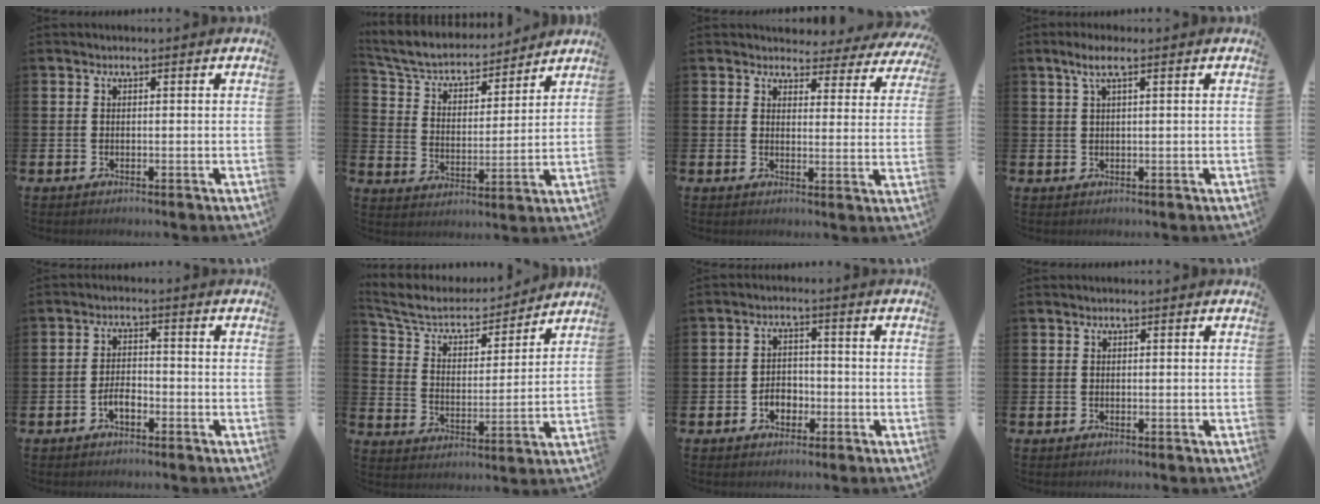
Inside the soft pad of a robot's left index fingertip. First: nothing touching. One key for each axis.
{"total": 6.0, "fx": 5.6, "fy": 1.8, "fz": 1.4, "tx": -0.062, "ty": -0.042, "tz": 0.093}
{"total": 3.3, "fx": 3.0, "fy": 1.4, "fz": 0.1, "tx": -0.008, "ty": -0.027, "tz": 0.047}
{"total": 2.7, "fx": 1.5, "fy": 0.4, "fz": 2.3, "tx": -0.052, "ty": 0.006, "tz": 0.026}
{"total": 2.6, "fx": -1.3, "fy": 1.3, "fz": 1.8, "tx": -0.033, "ty": 0.005, "tz": -0.027}
{"total": 7.4, "fx": 6.7, "fy": 2.6, "fz": 1.8, "tx": -0.078, "ty": -0.047, "tz": 0.114}
{"total": 3.1, "fx": -1.3, "fy": 2.4, "fz": 1.4, "tx": -0.022, "ty": 0.002, "tz": -0.031}
{"total": 0.0}